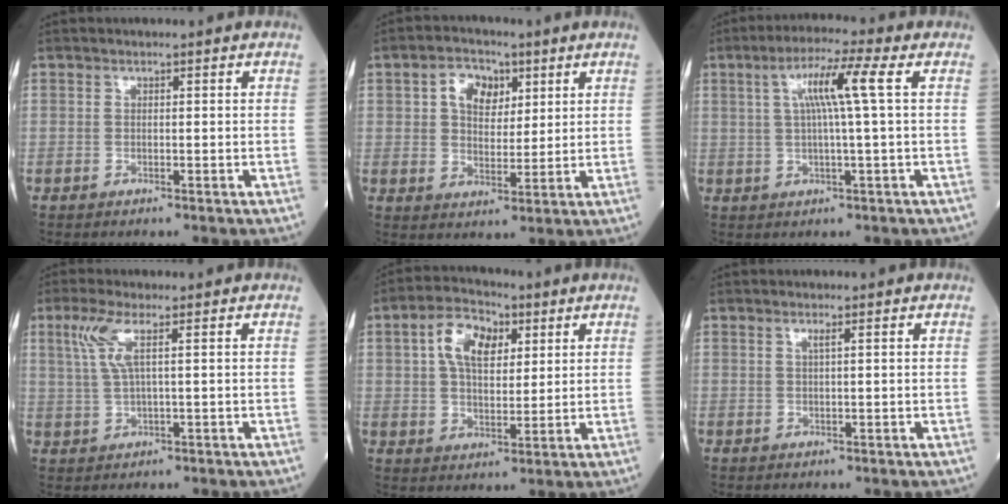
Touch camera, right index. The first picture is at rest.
{"total": 6.3, "force": [2.7, 4.2, 3.9], "torque": [-0.070, 0.018, 0.049]}
{"total": 7.4, "force": [1.9, -1.0, 7.1], "torque": [-0.132, 0.013, 0.038]}
{"total": 4.1, "force": [1.6, 0.2, 3.8], "torque": [-0.093, 0.011, 0.039]}
{"total": 8.5, "force": [3.1, 4.6, 6.3], "torque": [-0.123, 0.022, 0.057]}
{"total": 0.8, "force": [0.4, -0.2, 0.6], "torque": [-0.020, -0.001, 0.012]}